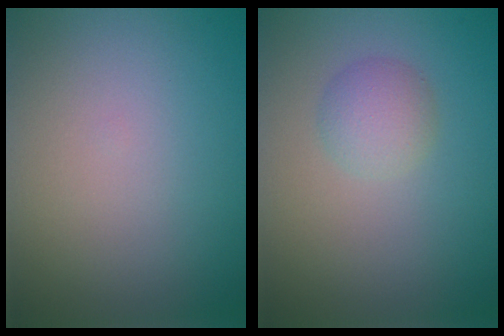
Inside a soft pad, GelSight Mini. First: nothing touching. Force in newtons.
{"total": 2.0, "press": 2.0, "slide": 0.0}